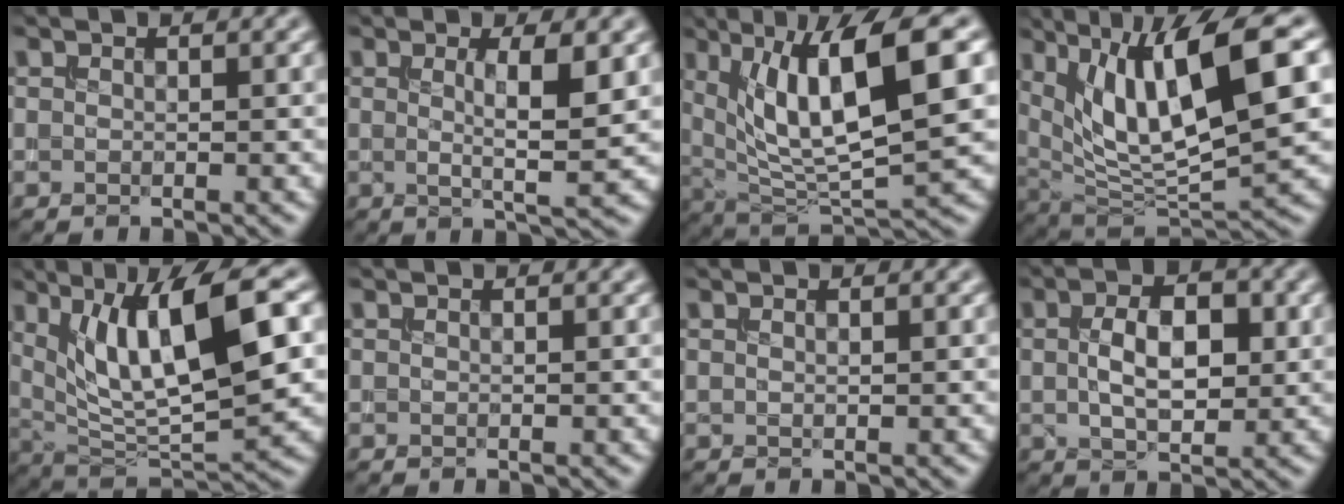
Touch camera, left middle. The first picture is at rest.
{"total": 4.9, "force": [0.7, 0.9, 4.8], "torque": [-0.071, -0.004, 0.011]}
{"total": 11.3, "force": [4.0, 3.1, 10.1], "torque": [-0.172, 0.001, 0.075]}
{"total": 12.6, "force": [4.4, 3.5, 11.3], "torque": [-0.189, 0.004, 0.081]}
{"total": 10.9, "force": [3.6, 3.2, 9.9], "torque": [-0.165, -0.002, 0.069]}
{"total": 0.0}
{"total": 0.5, "force": [0.3, 0.0, 0.4], "torque": [-0.008, 0.002, 0.005]}
{"total": 5.5, "force": [0.5, 2.8, 4.7], "torque": [-0.085, 0.004, 0.008]}